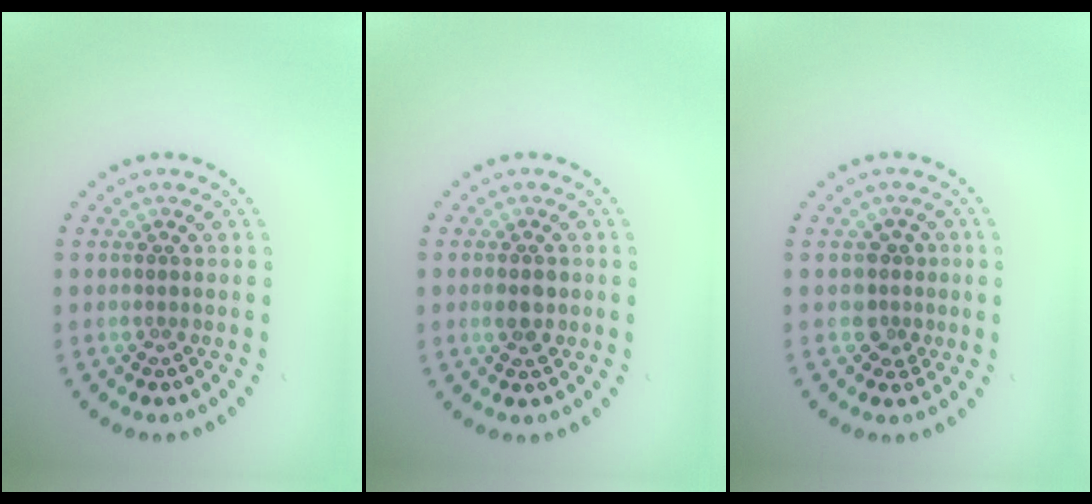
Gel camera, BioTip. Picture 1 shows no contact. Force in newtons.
{"total": 2.4, "press": 2.4, "slide": 0.2}
{"total": 2.1, "press": 1.7, "slide": 1.3}